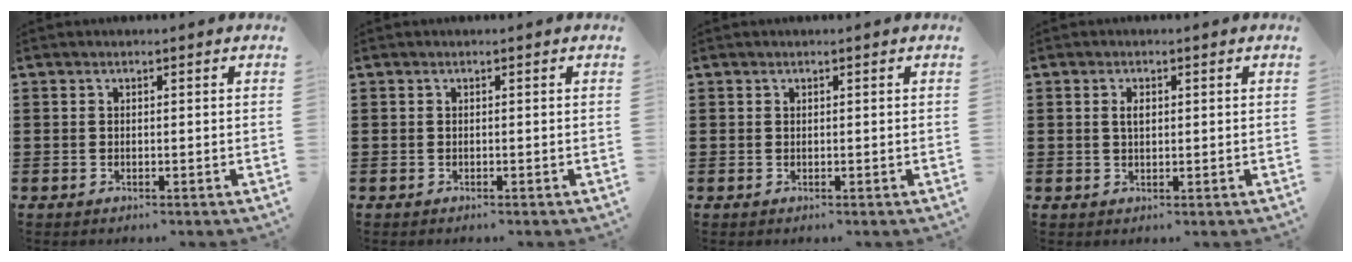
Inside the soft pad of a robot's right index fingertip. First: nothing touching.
{"total": 0.0}
{"total": 0.0}
{"total": 1.7, "force": [0.4, 0.8, 1.5], "torque": [-0.031, 0.006, 0.005]}